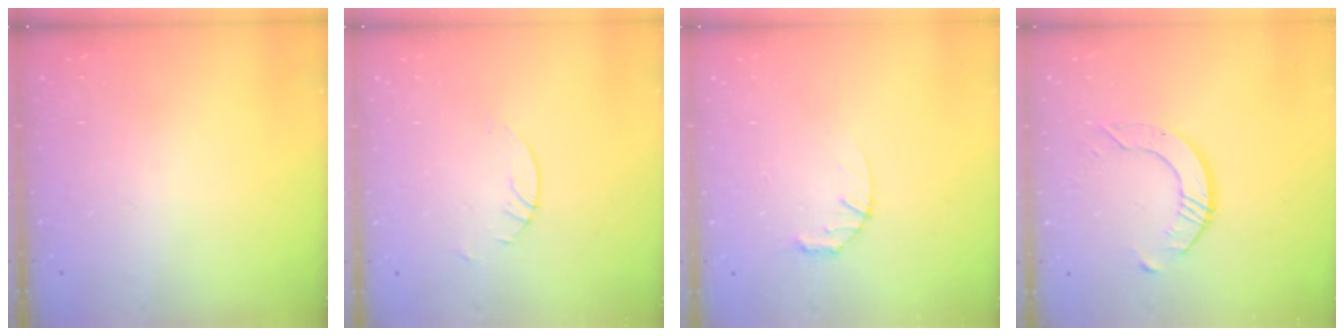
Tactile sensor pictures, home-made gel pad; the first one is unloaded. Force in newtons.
{"total": 2.7, "press": 2.7, "slide": 0.2}
{"total": 3.1, "press": 3.1, "slide": 0.4}
{"total": 6.4, "press": 6.4, "slide": 0.6}